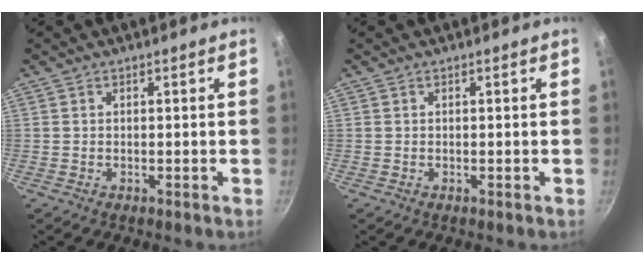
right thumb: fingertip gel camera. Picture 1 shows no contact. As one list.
[{"total": 0.0}]